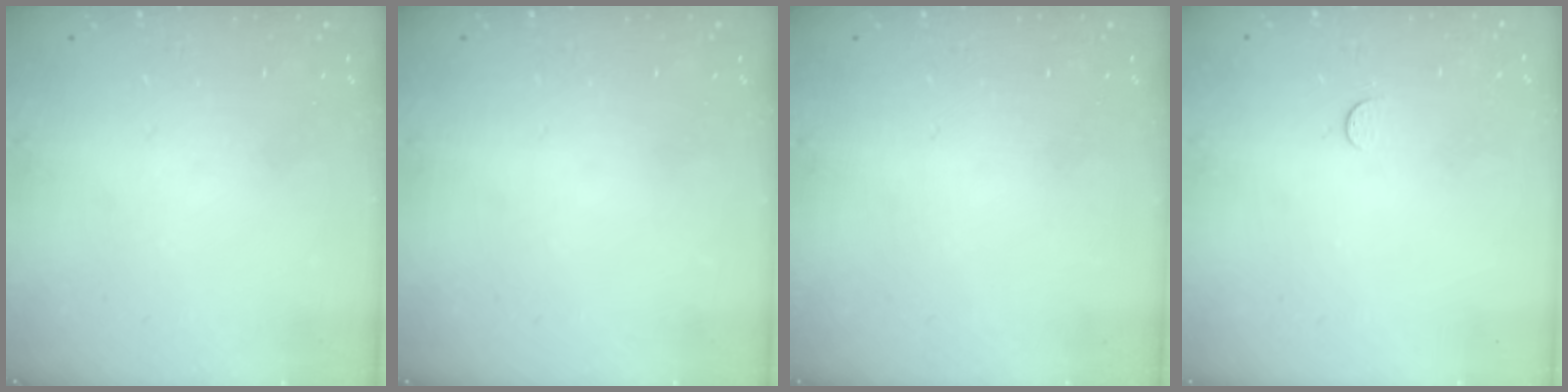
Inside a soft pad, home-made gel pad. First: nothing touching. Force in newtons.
{"total": 0.0}
{"total": 0.0}
{"total": 3.1, "press": 3.1, "slide": 0.4}